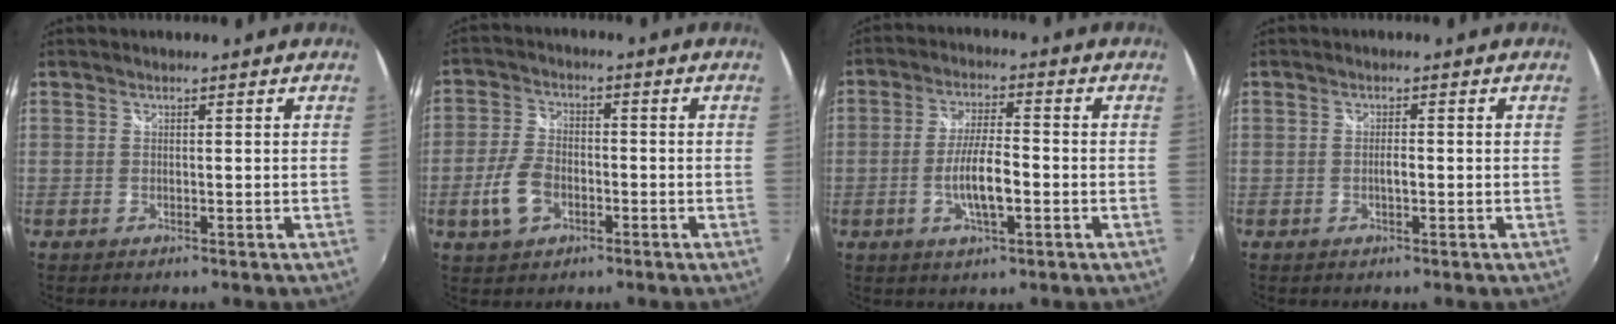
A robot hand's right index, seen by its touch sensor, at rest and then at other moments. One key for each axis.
{"total": 7.5, "fx": -2.9, "fy": 4.7, "fz": 5.1, "tx": -0.115, "ty": 0.003, "tz": -0.052}
{"total": 7.7, "fx": -2.2, "fy": 1.9, "fz": 7.1, "tx": -0.136, "ty": -0.003, "tz": -0.039}
{"total": 1.4, "fx": -0.4, "fy": 0.4, "fz": 1.3, "tx": -0.022, "ty": 0.000, "tz": -0.007}